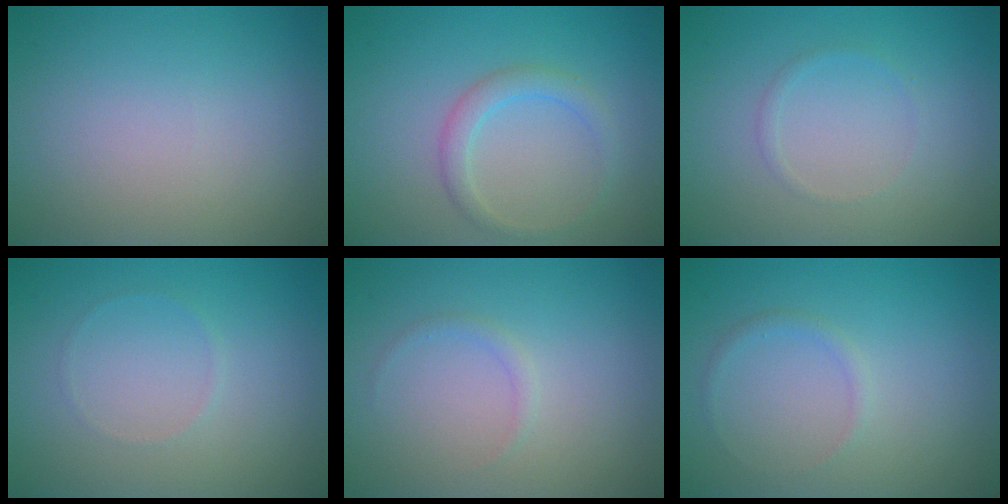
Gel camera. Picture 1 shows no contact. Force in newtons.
{"total": 2.1, "press": 2.1, "slide": 0.0}
{"total": 0.7, "press": 0.7, "slide": 0.0}
{"total": 0.5, "press": 0.5, "slide": 0.1}
{"total": 0.8, "press": 0.8, "slide": 0.2}
{"total": 0.9, "press": 0.8, "slide": 0.1}